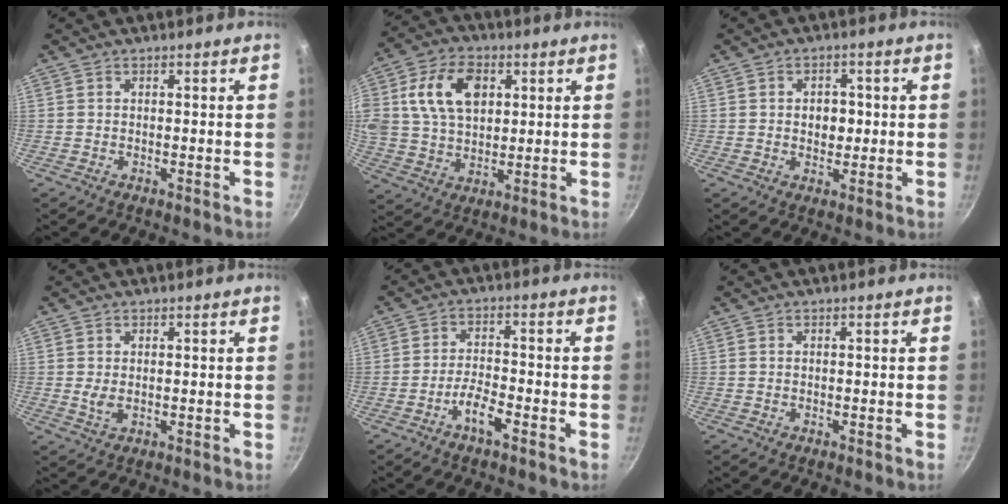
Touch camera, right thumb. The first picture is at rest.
{"total": 14.0, "force": [3.9, 9.6, 9.5], "torque": [-0.158, 0.004, 0.069]}
{"total": 4.4, "force": [0.2, 3.3, 2.9], "torque": [-0.022, -0.002, 0.002]}
{"total": 2.2, "force": [0.4, 1.2, 1.8], "torque": [-0.034, -0.006, 0.011]}
{"total": 4.8, "force": [-2.9, 1.2, 3.6], "torque": [-0.069, 0.022, -0.057]}
{"total": 0.0}